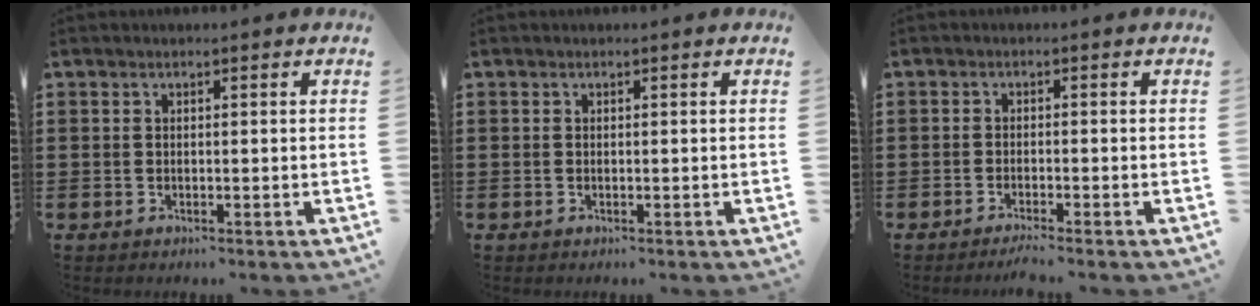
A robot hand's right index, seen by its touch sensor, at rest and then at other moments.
{"total": 0.0}
{"total": 1.6, "force": [-1.4, -0.2, 0.7], "torque": [-0.012, -0.002, -0.025]}